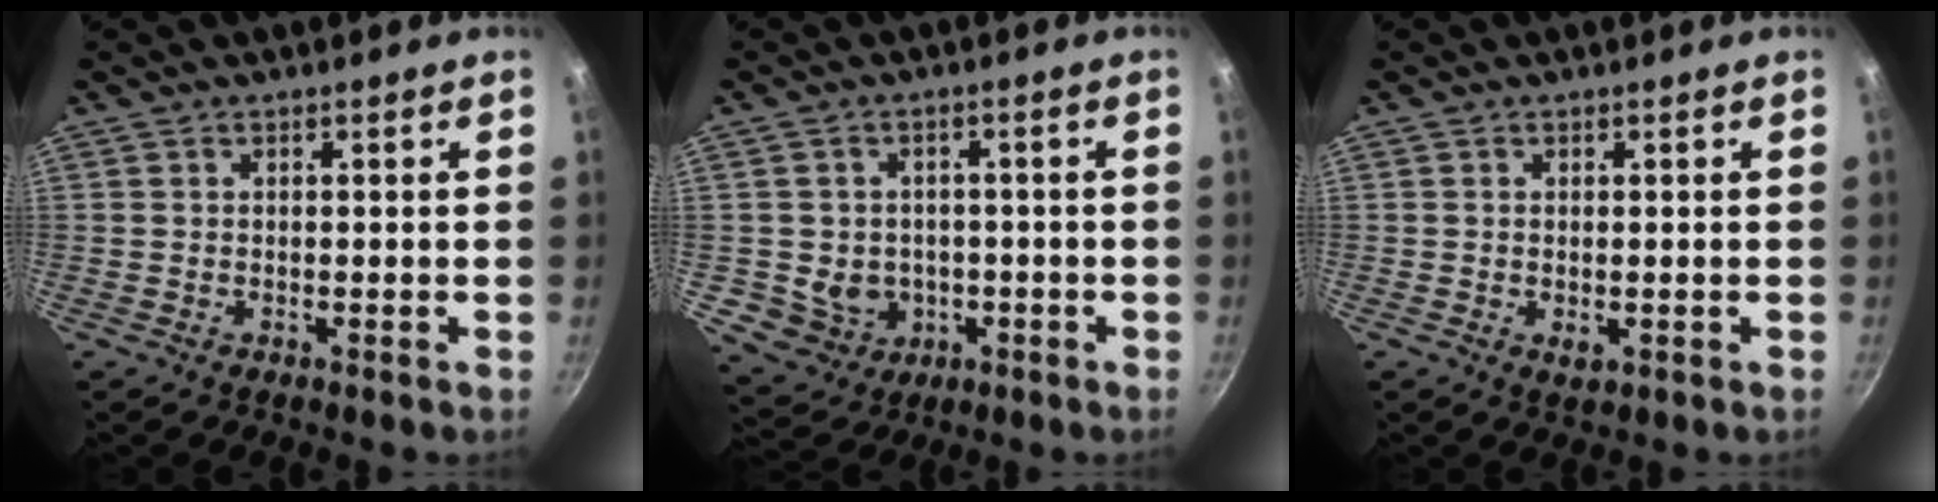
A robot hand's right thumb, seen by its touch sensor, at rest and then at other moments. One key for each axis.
{"total": 7.5, "fx": -1.5, "fy": 6.8, "fz": 2.9, "tx": -0.030, "ty": 0.017, "tz": -0.004}
{"total": 1.8, "fx": -0.3, "fy": 1.0, "fz": 1.5, "tx": -0.024, "ty": -0.004, "tz": -0.002}